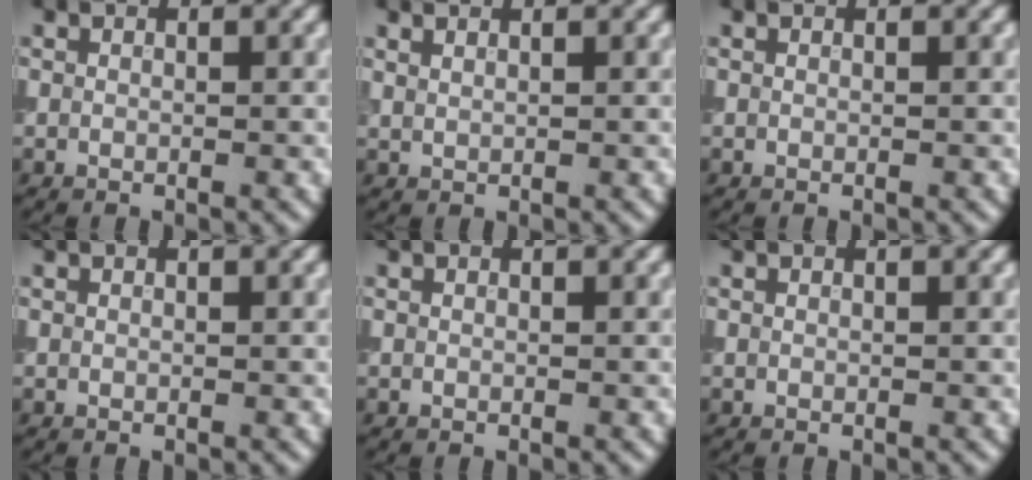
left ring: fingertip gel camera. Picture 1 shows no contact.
{"total": 1.1, "force": [0.9, 0.3, 0.4], "torque": [-0.007, 0.000, 0.015]}
{"total": 0.0}
{"total": 0.0}
{"total": 0.0}
{"total": 0.0}